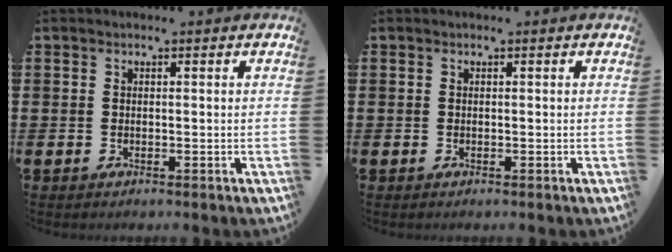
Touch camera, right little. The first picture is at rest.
{"total": 0.0}